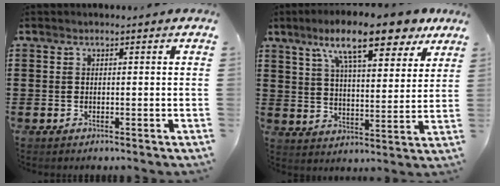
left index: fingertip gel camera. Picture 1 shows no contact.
{"total": 13.1, "force": [9.3, 2.7, 8.8], "torque": [-0.163, -0.026, 0.154]}